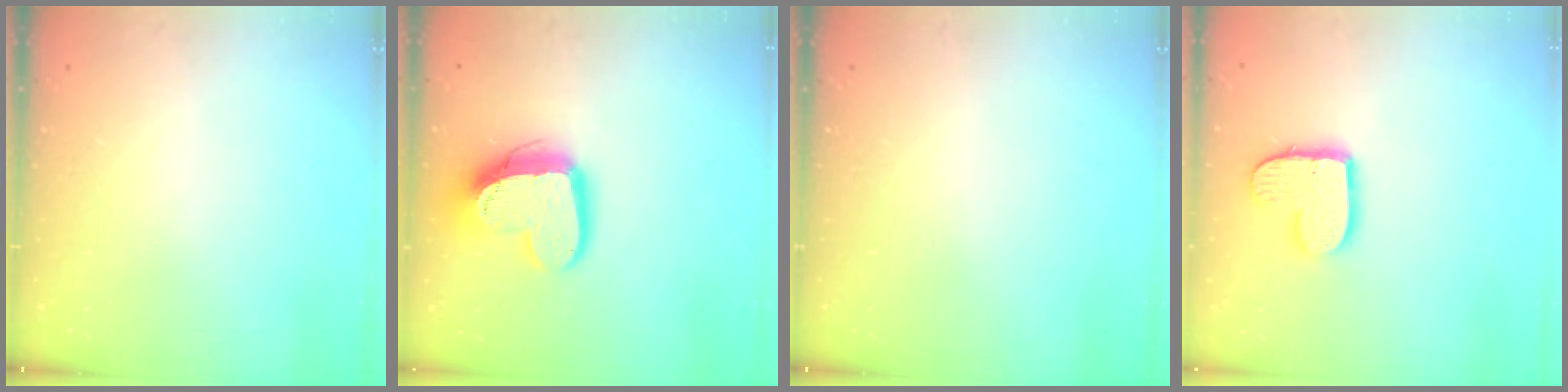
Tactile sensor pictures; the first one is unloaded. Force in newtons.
{"total": 15.6, "press": 15.5, "slide": 1.6}
{"total": 0.0}
{"total": 11.3, "press": 11.3, "slide": 0.7}